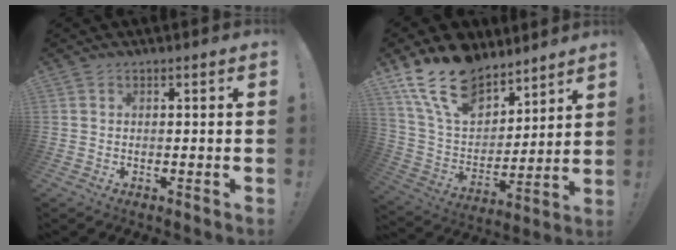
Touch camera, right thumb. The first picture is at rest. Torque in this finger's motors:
{"motor_torque": [1.20, 1.80, 0.58, 0.52, 0.07]}